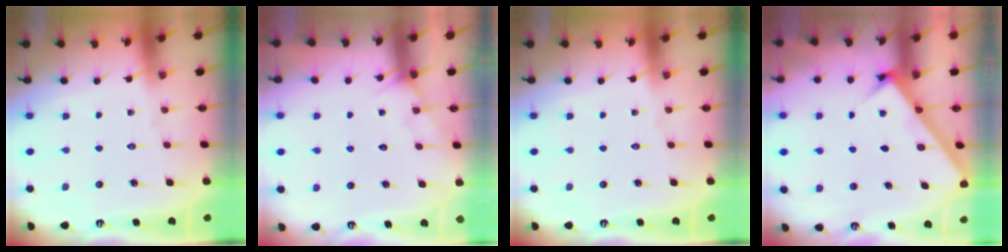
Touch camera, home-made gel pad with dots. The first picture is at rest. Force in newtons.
{"total": 4.9, "press": 4.9, "slide": 0.3}
{"total": 0.0}
{"total": 3.1, "press": 3.1, "slide": 0.1}